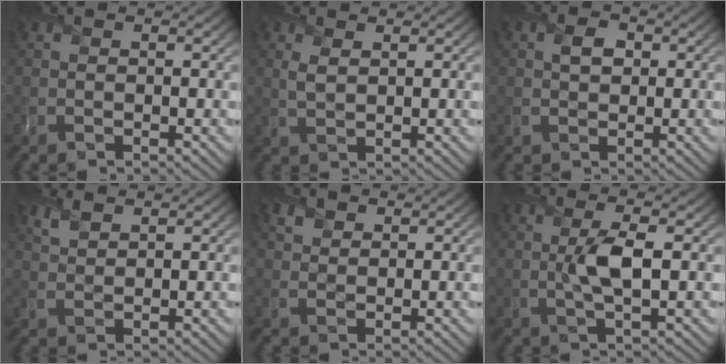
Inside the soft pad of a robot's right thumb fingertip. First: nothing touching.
{"total": 1.9, "force": [1.0, 0.9, 1.3], "torque": [-0.037, -0.001, 0.022]}
{"total": 2.3, "force": [0.5, 1.7, 1.5], "torque": [-0.032, 0.001, 0.006]}
{"total": 2.0, "force": [1.7, 0.7, 0.8], "torque": [-0.024, 0.000, 0.041]}
{"total": 1.4, "force": [1.0, 1.0, 0.1], "torque": [-0.005, -0.002, 0.023]}
{"total": 4.1, "force": [0.2, 0.9, 4.0], "torque": [-0.083, 0.004, 0.001]}